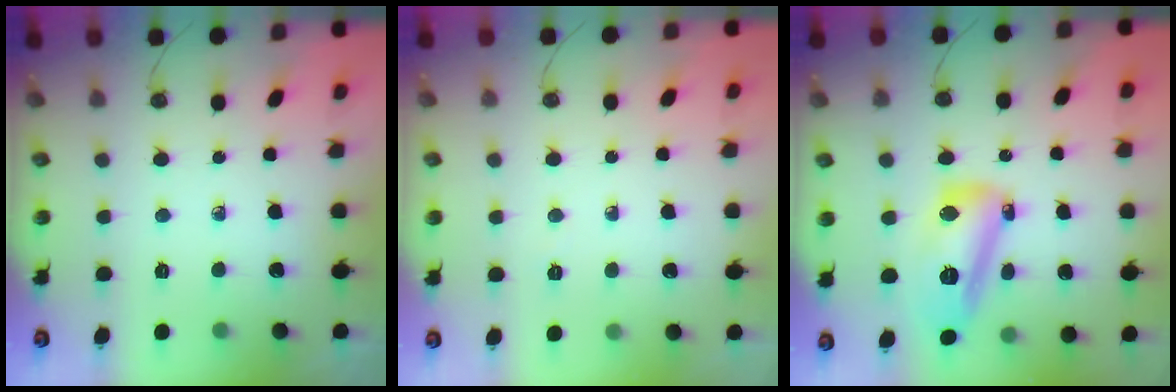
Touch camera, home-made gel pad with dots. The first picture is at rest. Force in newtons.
{"total": 3.4, "press": 2.1, "slide": 2.6}
{"total": 17.1, "press": 17.0, "slide": 1.4}